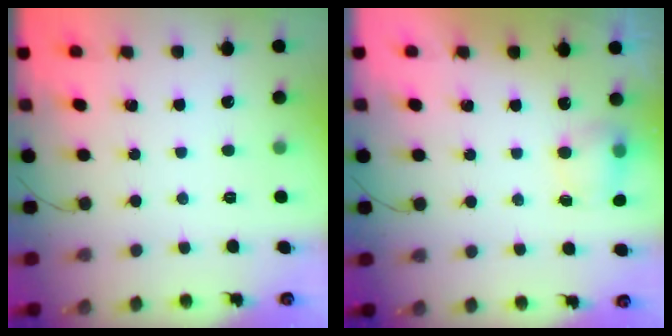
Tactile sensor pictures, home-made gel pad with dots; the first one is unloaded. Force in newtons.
{"total": 5.2, "press": 5.2, "slide": 0.9}